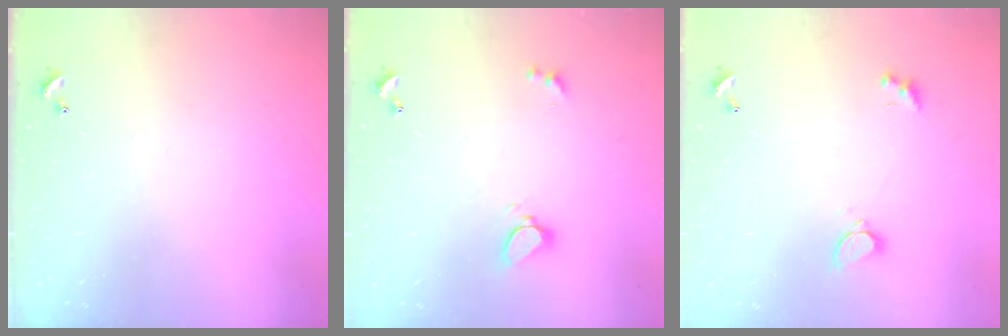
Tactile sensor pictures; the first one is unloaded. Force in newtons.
{"total": 4.4, "press": 4.4, "slide": 0.6}
{"total": 2.1, "press": 1.8, "slide": 1.0}